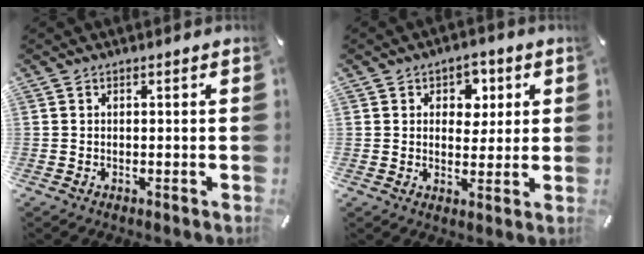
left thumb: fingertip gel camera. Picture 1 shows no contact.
{"total": 5.7, "force": [1.7, 4.7, 2.7], "torque": [-0.018, -0.006, 0.021]}